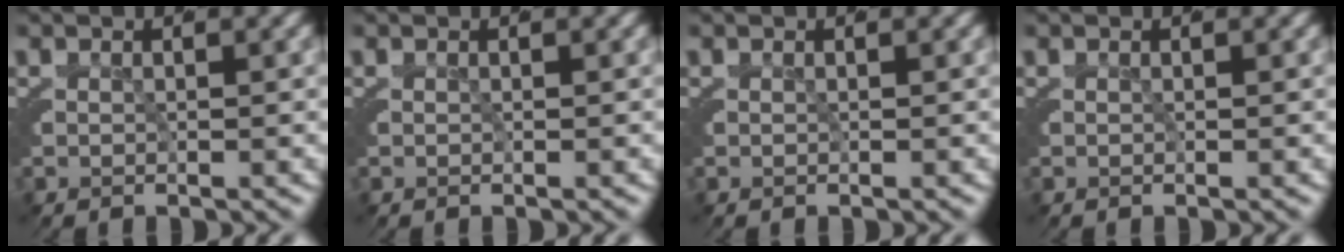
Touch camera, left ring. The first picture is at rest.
{"total": 0.0}
{"total": 0.0}
{"total": 0.0}